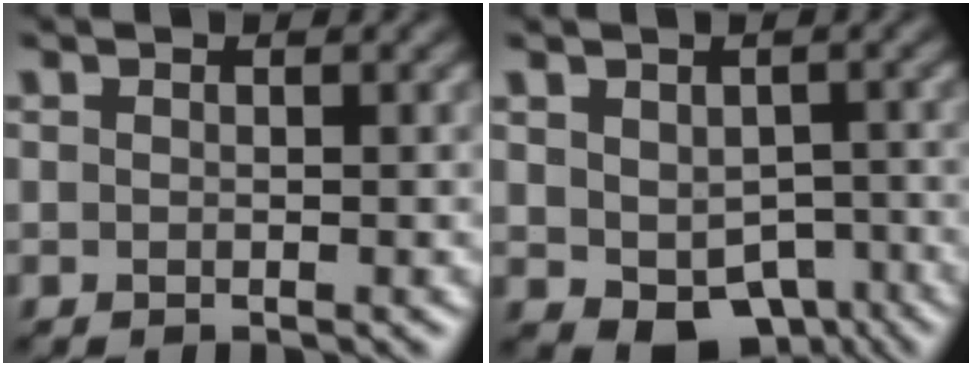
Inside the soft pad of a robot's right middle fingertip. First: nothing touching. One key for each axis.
{"total": 5.9, "fx": -2.1, "fy": 3.9, "fz": 3.9, "tx": -0.066, "ty": -0.023, "tz": -0.017}